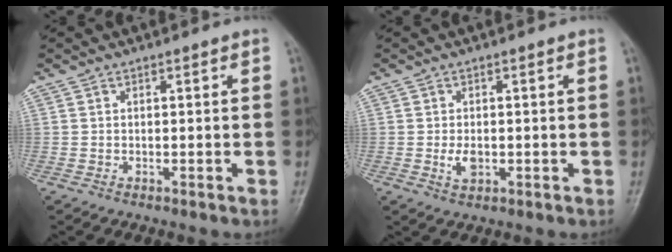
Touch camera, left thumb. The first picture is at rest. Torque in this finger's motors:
{"motor_torque": [0.36, 0.45, 0.55, -0.09, 0.00]}